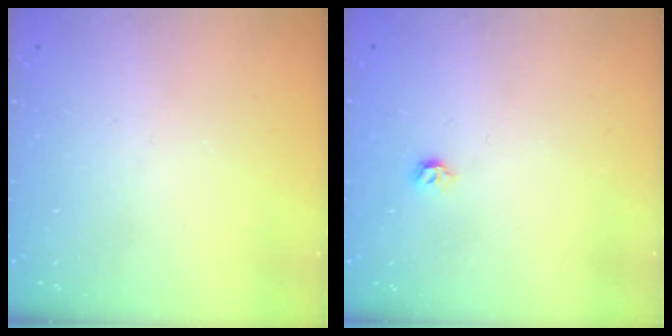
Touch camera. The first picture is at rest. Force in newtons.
{"total": 3.1, "press": 3.0, "slide": 0.8}